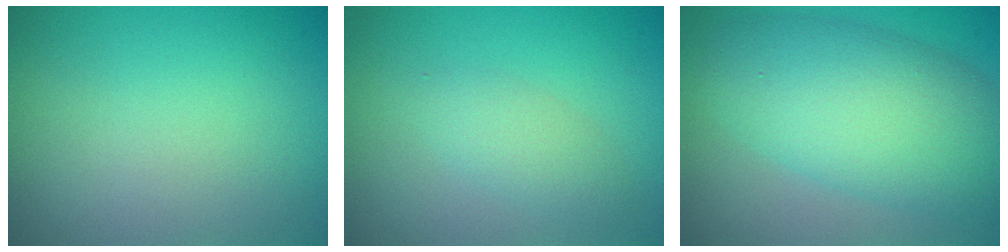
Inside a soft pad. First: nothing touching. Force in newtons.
{"total": 2.0, "press": 1.9, "slide": 0.1}
{"total": 8.8, "press": 8.8, "slide": 0.2}